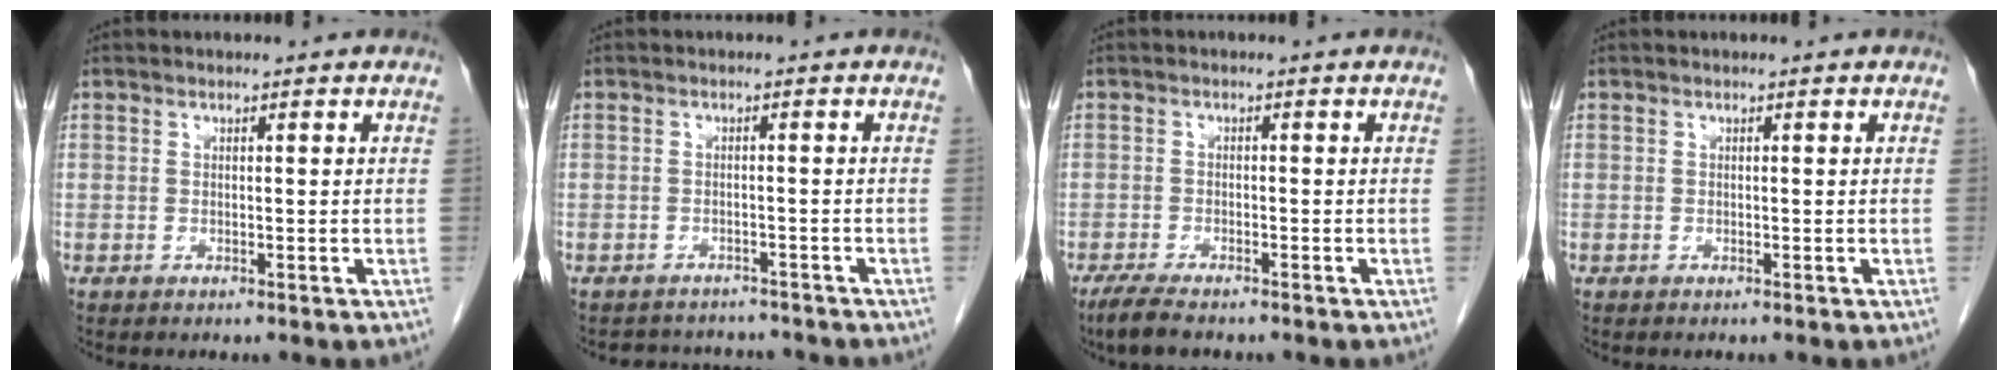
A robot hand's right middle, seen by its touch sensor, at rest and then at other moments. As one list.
[{"total": 5.3, "force": [-5.1, 1.4, 0.2], "torque": [-0.002, 0.008, -0.065]}, {"total": 4.2, "force": [-3.3, 0.8, 2.5], "torque": [-0.050, -0.011, -0.054]}, {"total": 0.0}]